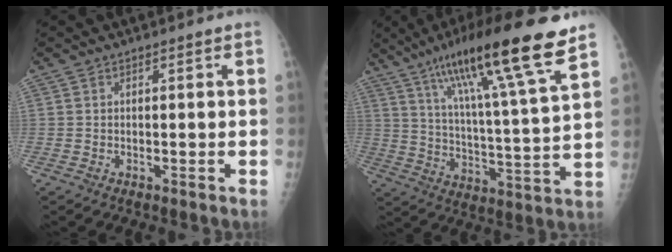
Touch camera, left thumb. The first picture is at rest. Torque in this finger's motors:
{"motor_torque": [0.51, 0.13, 1.86, -0.91, 0.23]}